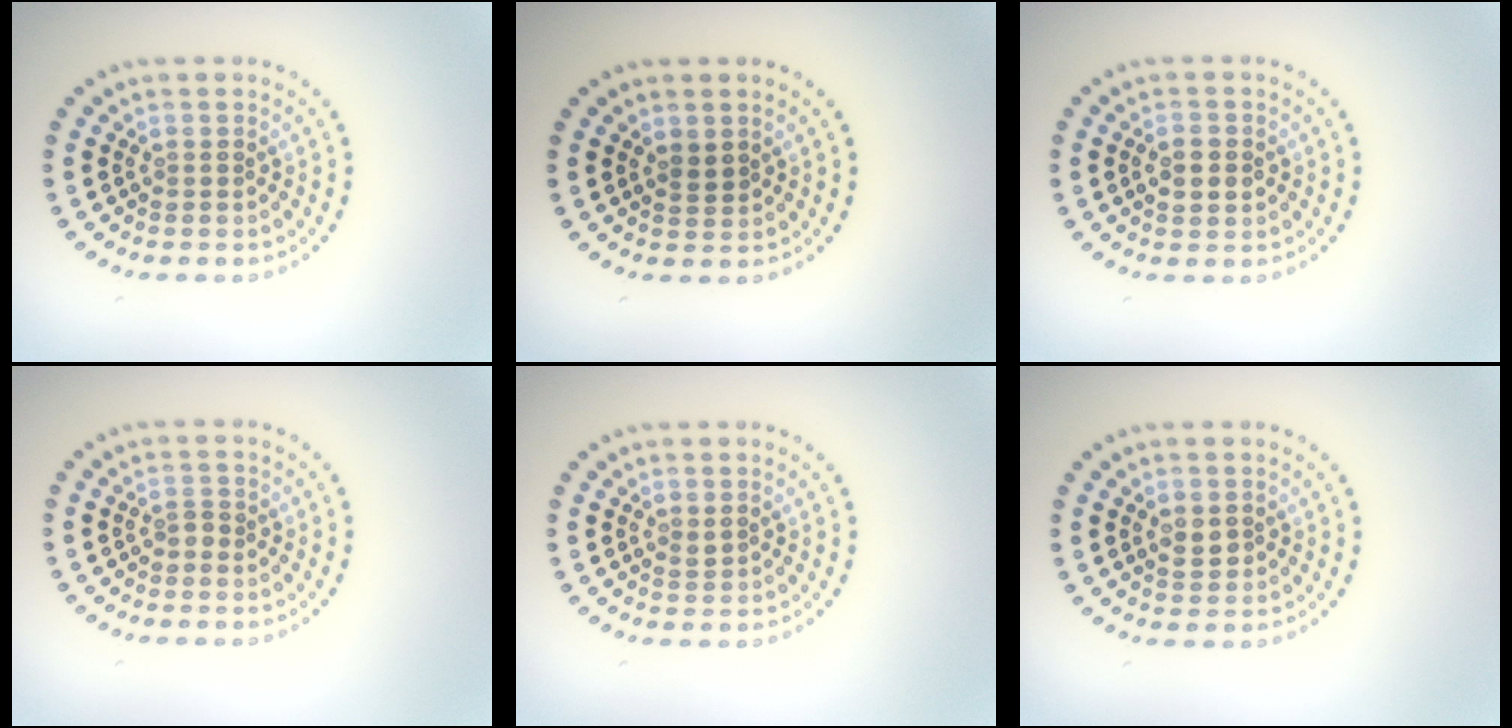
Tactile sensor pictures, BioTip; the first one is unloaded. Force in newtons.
{"total": 1.1, "press": 1.0, "slide": 0.5}
{"total": 2.0, "press": 2.0, "slide": 0.1}
{"total": 0.9, "press": 0.6, "slide": 0.6}
{"total": 0.5, "press": 0.4, "slide": 0.3}
{"total": 1.4, "press": 1.4, "slide": 0.3}